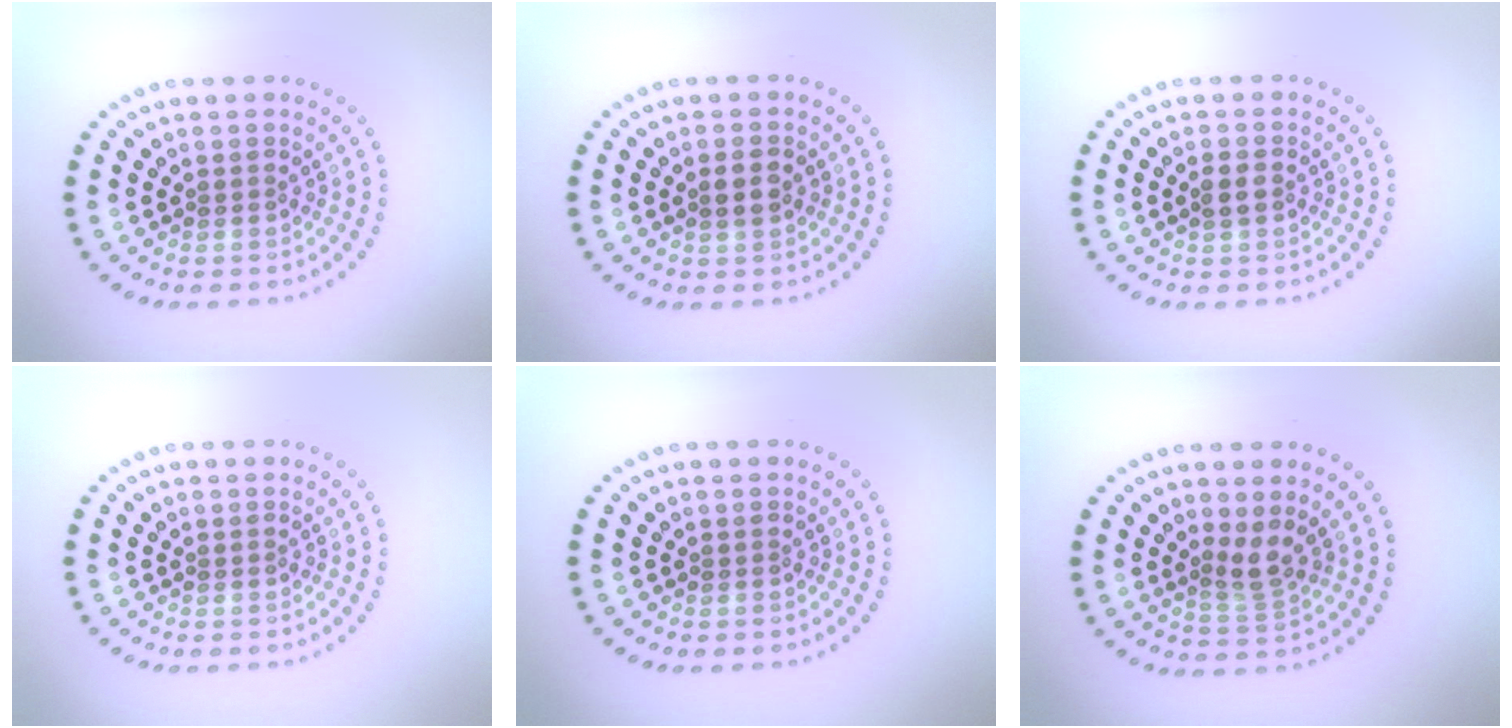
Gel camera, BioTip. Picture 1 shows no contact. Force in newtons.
{"total": 1.9, "press": 1.8, "slide": 0.4}
{"total": 1.5, "press": 1.5, "slide": 0.0}
{"total": 0.0}
{"total": 0.0}
{"total": 2.2, "press": 1.6, "slide": 1.5}